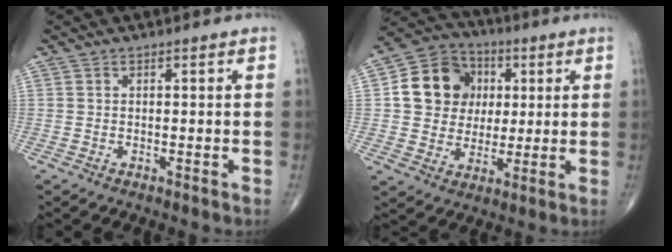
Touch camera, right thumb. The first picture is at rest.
{"total": 13.8, "force": [2.6, 12.0, 6.3], "torque": [-0.075, 0.009, 0.042]}